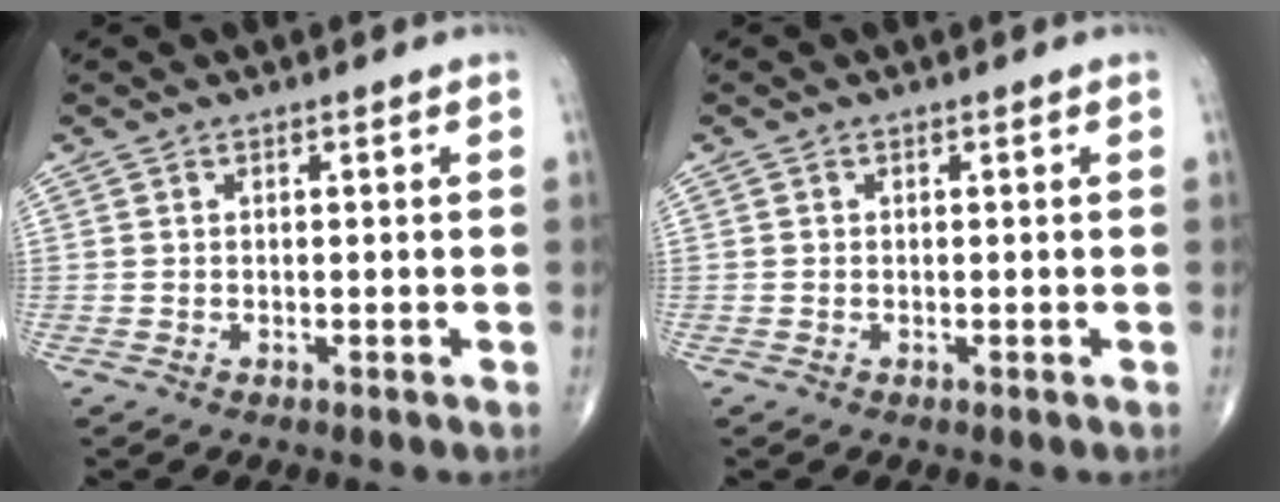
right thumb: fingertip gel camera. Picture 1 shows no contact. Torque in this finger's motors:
{"motor_torque": [-0.28, 0.07, -0.12, -0.10, -0.03]}